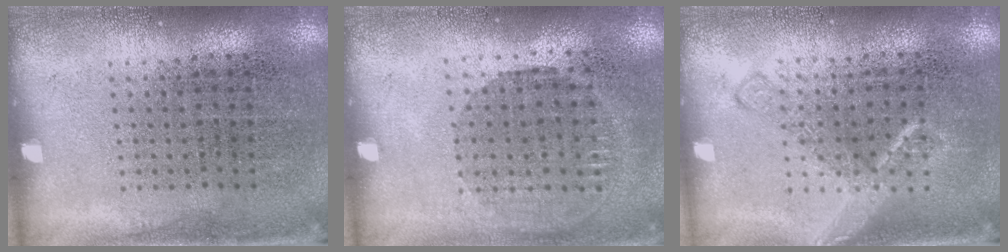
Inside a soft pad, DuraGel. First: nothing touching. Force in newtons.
{"total": 0.9, "press": 0.8, "slide": 0.4}
{"total": 2.1, "press": 2.1, "slide": 0.3}